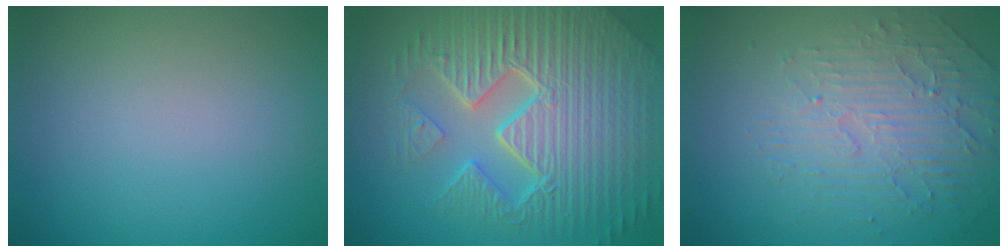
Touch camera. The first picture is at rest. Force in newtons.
{"total": 11.1, "press": 7.2, "slide": 8.5}
{"total": 5.1, "press": 3.5, "slide": 3.7}